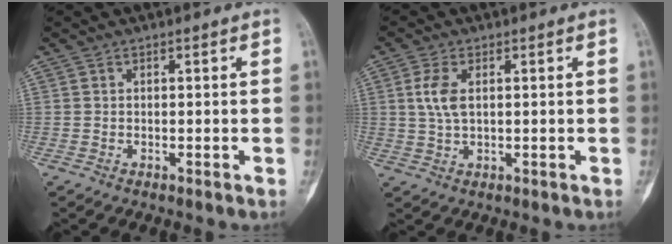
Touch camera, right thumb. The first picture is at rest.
{"total": 4.8, "force": [1.1, 2.4, 4.0], "torque": [-0.091, 0.002, 0.025]}